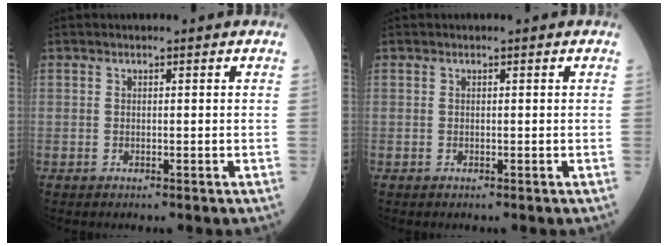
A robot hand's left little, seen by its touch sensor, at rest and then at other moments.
{"total": 0.0}